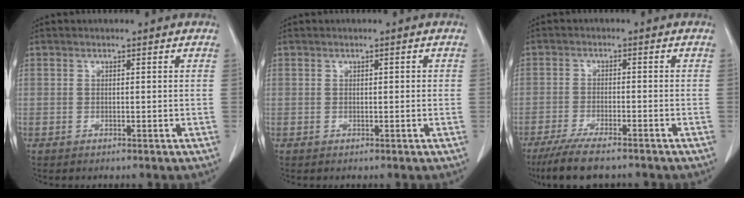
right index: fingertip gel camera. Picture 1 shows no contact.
{"total": 0.6, "force": [0.1, 0.2, 0.6], "torque": [-0.009, 0.002, 0.002]}
{"total": 8.4, "force": [-6.8, 1.2, 4.7], "torque": [-0.078, -0.019, -0.111]}